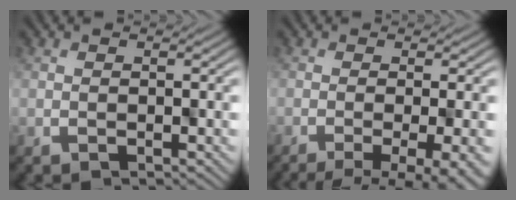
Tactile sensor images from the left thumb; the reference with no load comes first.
{"total": 10.5, "force": [-7.8, 2.1, 6.6], "torque": [-0.097, -0.012, -0.081]}